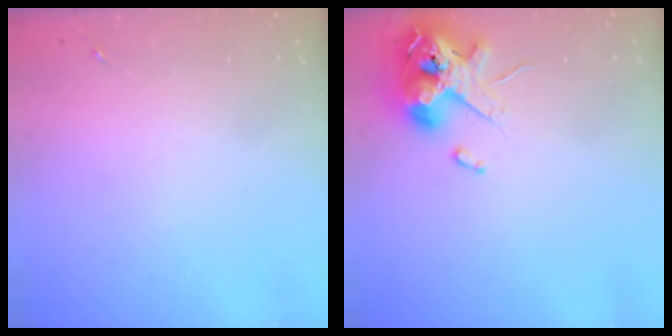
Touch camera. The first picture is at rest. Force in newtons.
{"total": 12.2, "press": 12.1, "slide": 2.0}